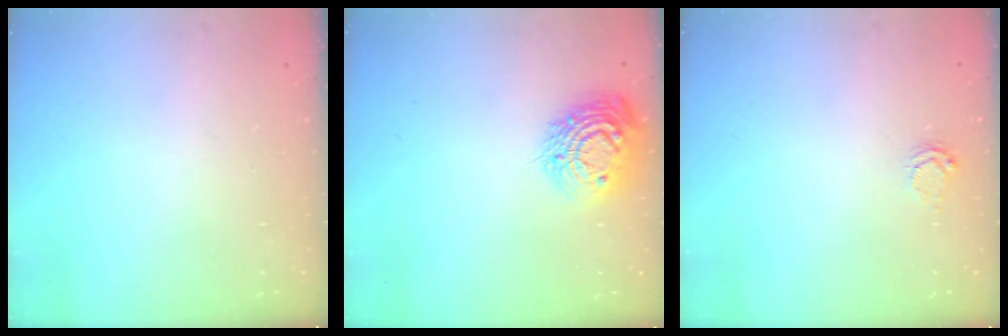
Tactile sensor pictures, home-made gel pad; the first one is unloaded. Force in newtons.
{"total": 15.0, "press": 15.0, "slide": 1.1}
{"total": 2.6, "press": 2.6, "slide": 0.3}